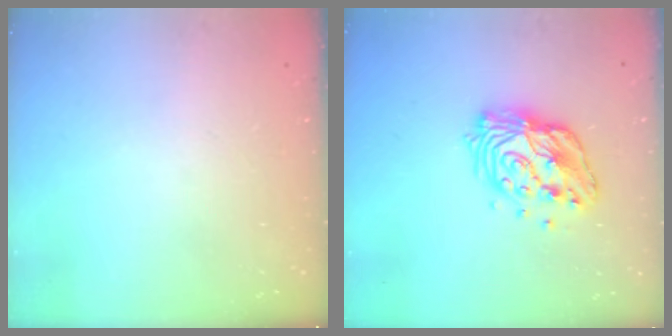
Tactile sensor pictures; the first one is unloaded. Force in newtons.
{"total": 14.7, "press": 14.6, "slide": 1.2}